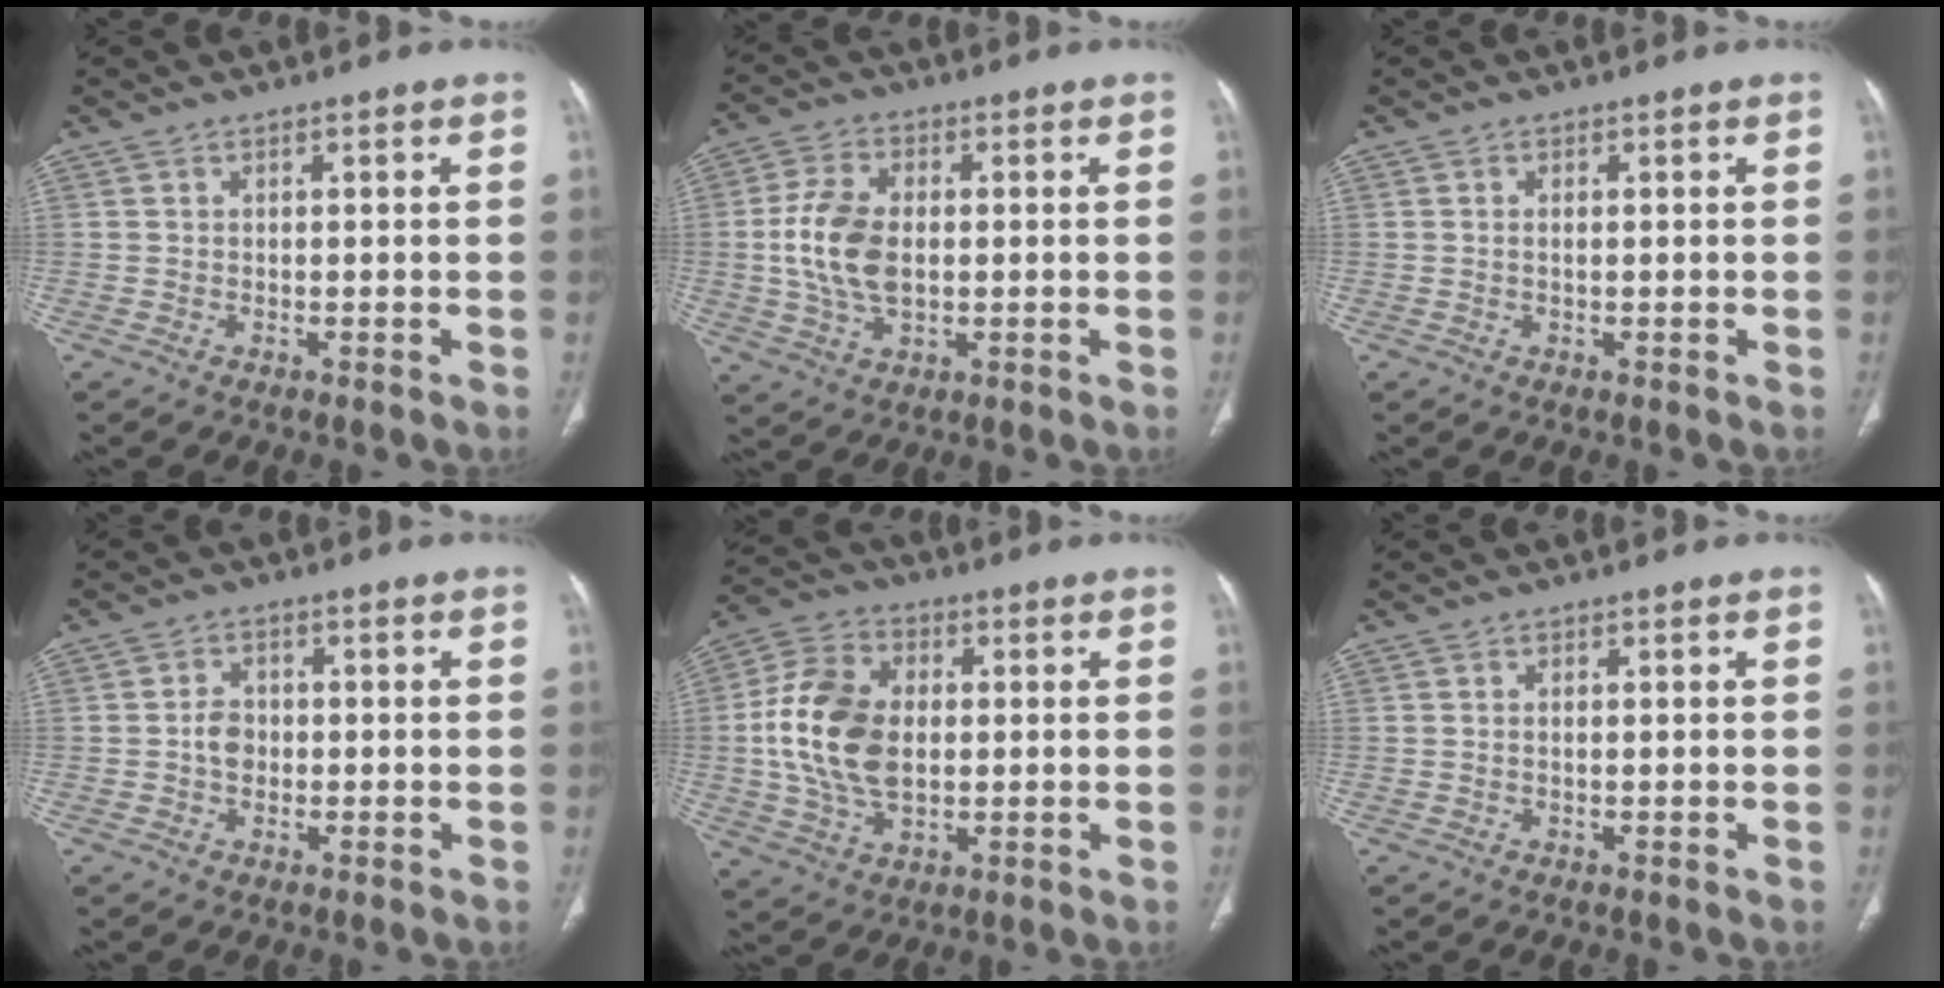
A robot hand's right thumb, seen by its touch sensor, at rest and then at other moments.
{"total": 10.7, "force": [0.0, 6.5, 8.5], "torque": [-0.171, 0.005, 0.002]}
{"total": 0.8, "force": [0.1, 0.3, 0.7], "torque": [-0.018, 0.002, 0.002]}
{"total": 3.3, "force": [-0.4, 2.6, 2.0], "torque": [-0.023, 0.008, -0.013]}
{"total": 15.5, "force": [0.4, 10.1, 11.7], "torque": [-0.221, 0.011, 0.009]}
{"total": 0.6, "force": [0.0, 0.2, 0.5], "torque": [-0.014, 0.001, 0.002]}